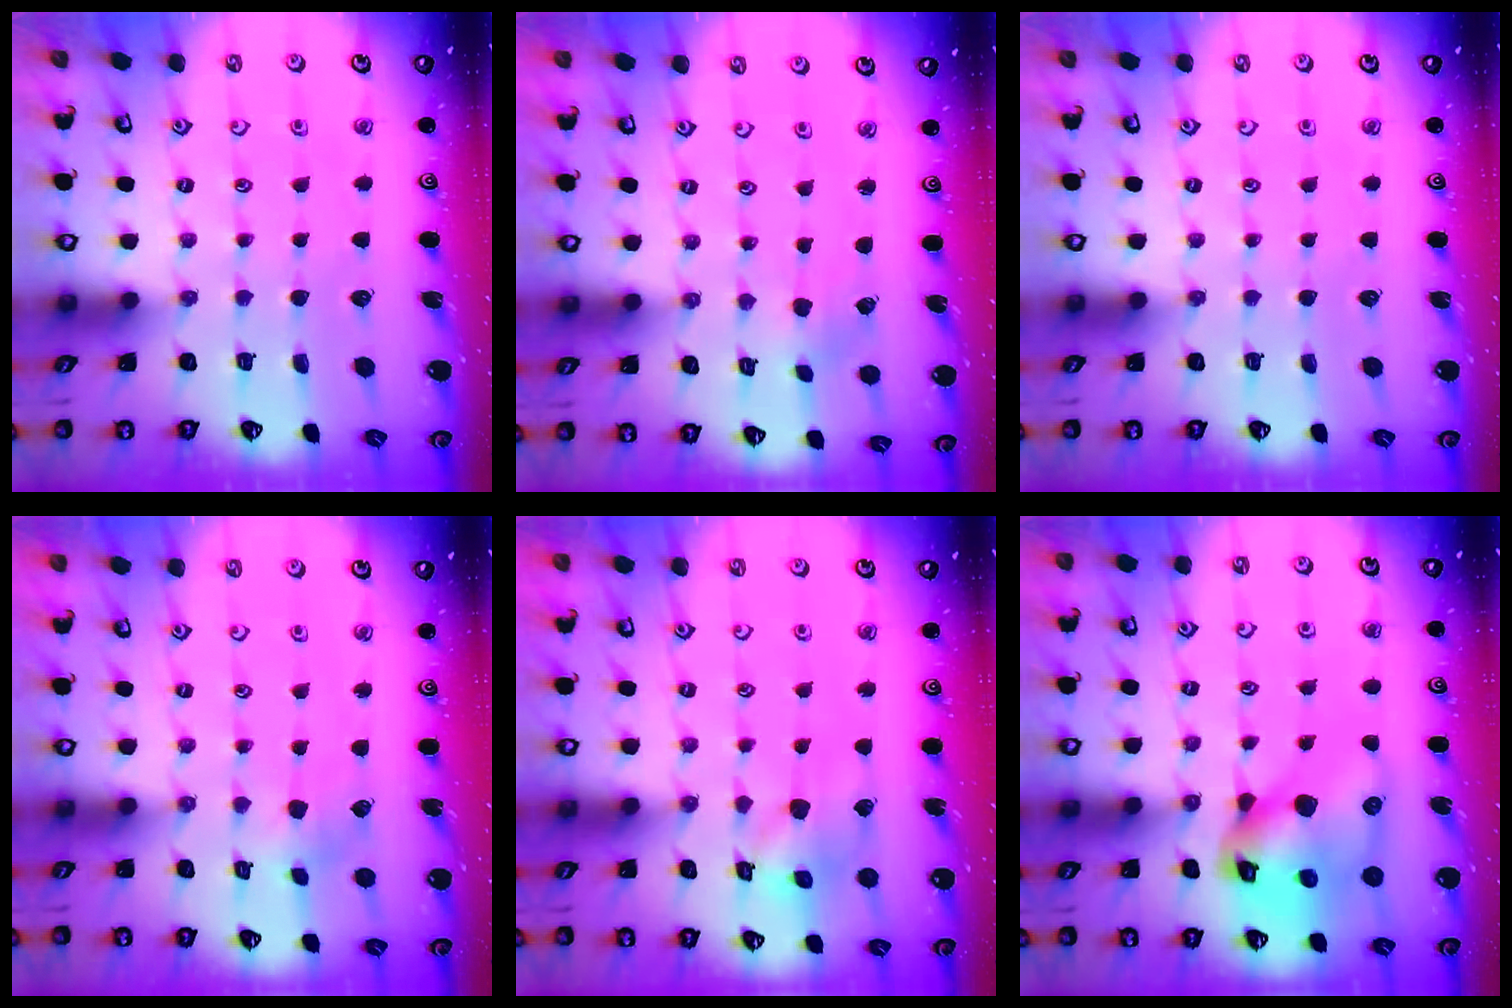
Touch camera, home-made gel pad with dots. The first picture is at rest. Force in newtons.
{"total": 0.0}
{"total": 0.0}
{"total": 3.0, "press": 3.0, "slide": 0.4}
{"total": 12.5, "press": 12.4, "slide": 1.7}
{"total": 15.3, "press": 15.2, "slide": 2.0}